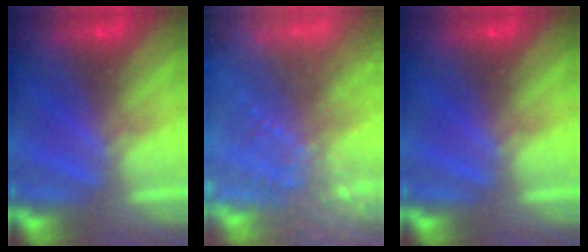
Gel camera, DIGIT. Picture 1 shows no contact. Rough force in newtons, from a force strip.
{"total": 6.9}
{"total": 0.0}